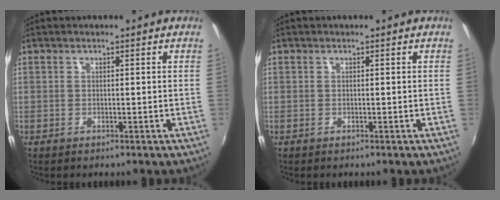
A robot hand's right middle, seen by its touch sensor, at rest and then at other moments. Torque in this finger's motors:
{"motor_torque": [0.10, 0.01, 0.03, 0.00]}